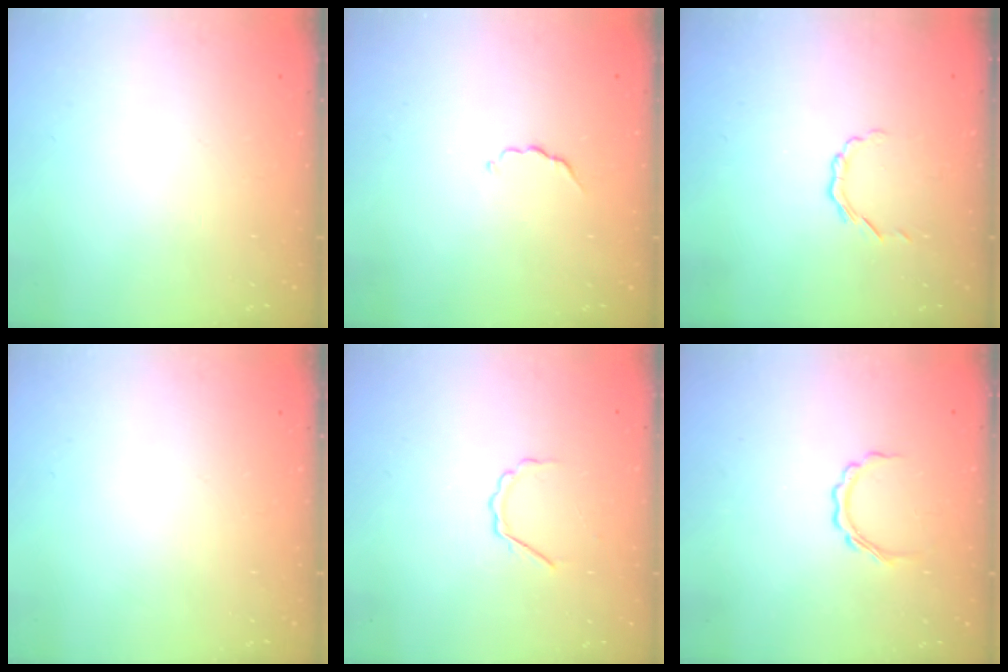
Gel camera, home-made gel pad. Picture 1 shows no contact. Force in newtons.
{"total": 2.8, "press": 2.7, "slide": 0.5}
{"total": 2.4, "press": 2.2, "slide": 0.8}
{"total": 0.0}
{"total": 3.6, "press": 3.5, "slide": 0.8}
{"total": 4.1, "press": 4.0, "slide": 0.9}